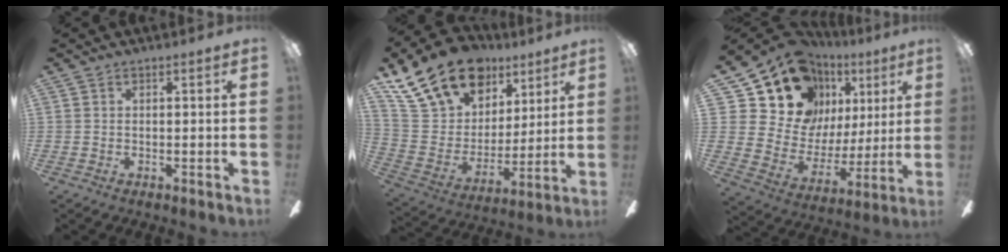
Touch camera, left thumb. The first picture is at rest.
{"total": 21.1, "force": [14.2, 12.8, 8.9], "torque": [-0.171, -0.072, 0.269]}
{"total": 17.6, "force": [11.0, 12.1, 6.4], "torque": [-0.135, -0.083, 0.218]}